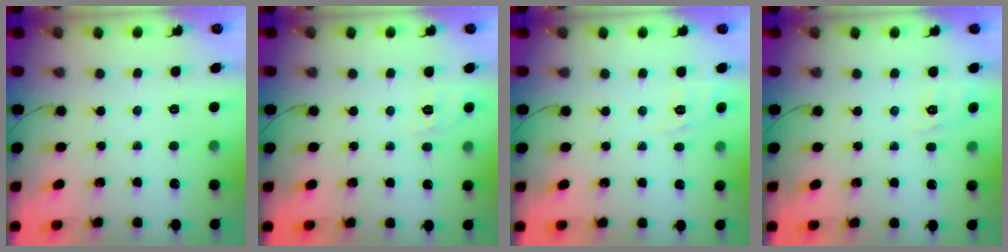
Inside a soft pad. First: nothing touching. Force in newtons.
{"total": 1.6, "press": 0.0, "slide": 1.6}
{"total": 2.0, "press": 0.4, "slide": 1.9}
{"total": 2.0, "press": 0.4, "slide": 1.9}